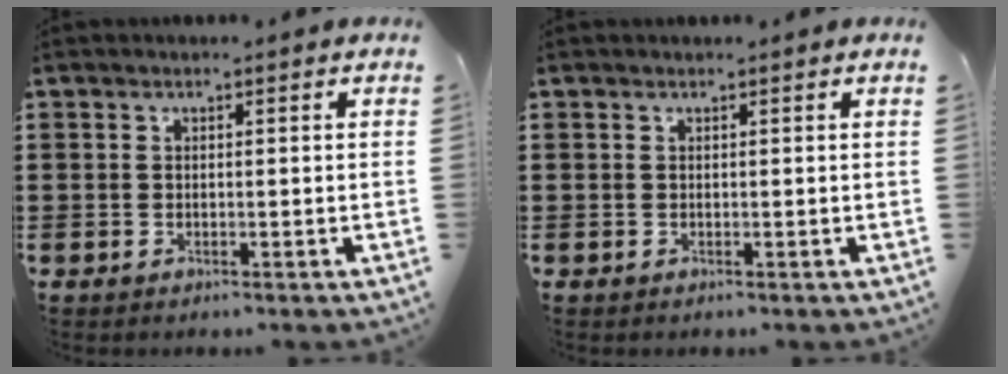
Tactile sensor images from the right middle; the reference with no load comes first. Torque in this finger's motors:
{"motor_torque": [-0.97, -1.17, -0.06, -0.01]}